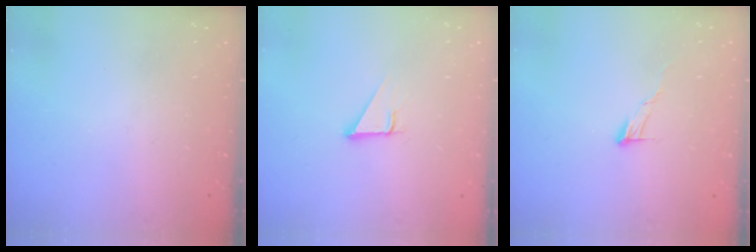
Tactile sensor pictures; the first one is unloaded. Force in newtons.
{"total": 3.0, "press": 3.0, "slide": 0.1}
{"total": 6.1, "press": 6.1, "slide": 0.3}